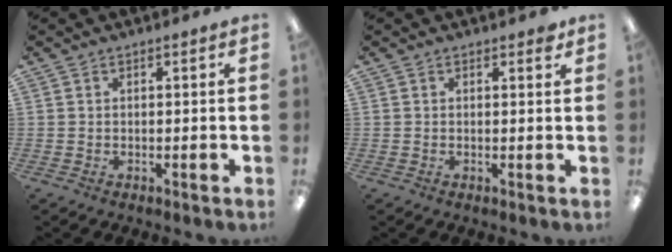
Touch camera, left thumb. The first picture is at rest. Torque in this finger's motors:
{"motor_torque": [0.14, -0.03, 0.52, -0.30, 0.03]}